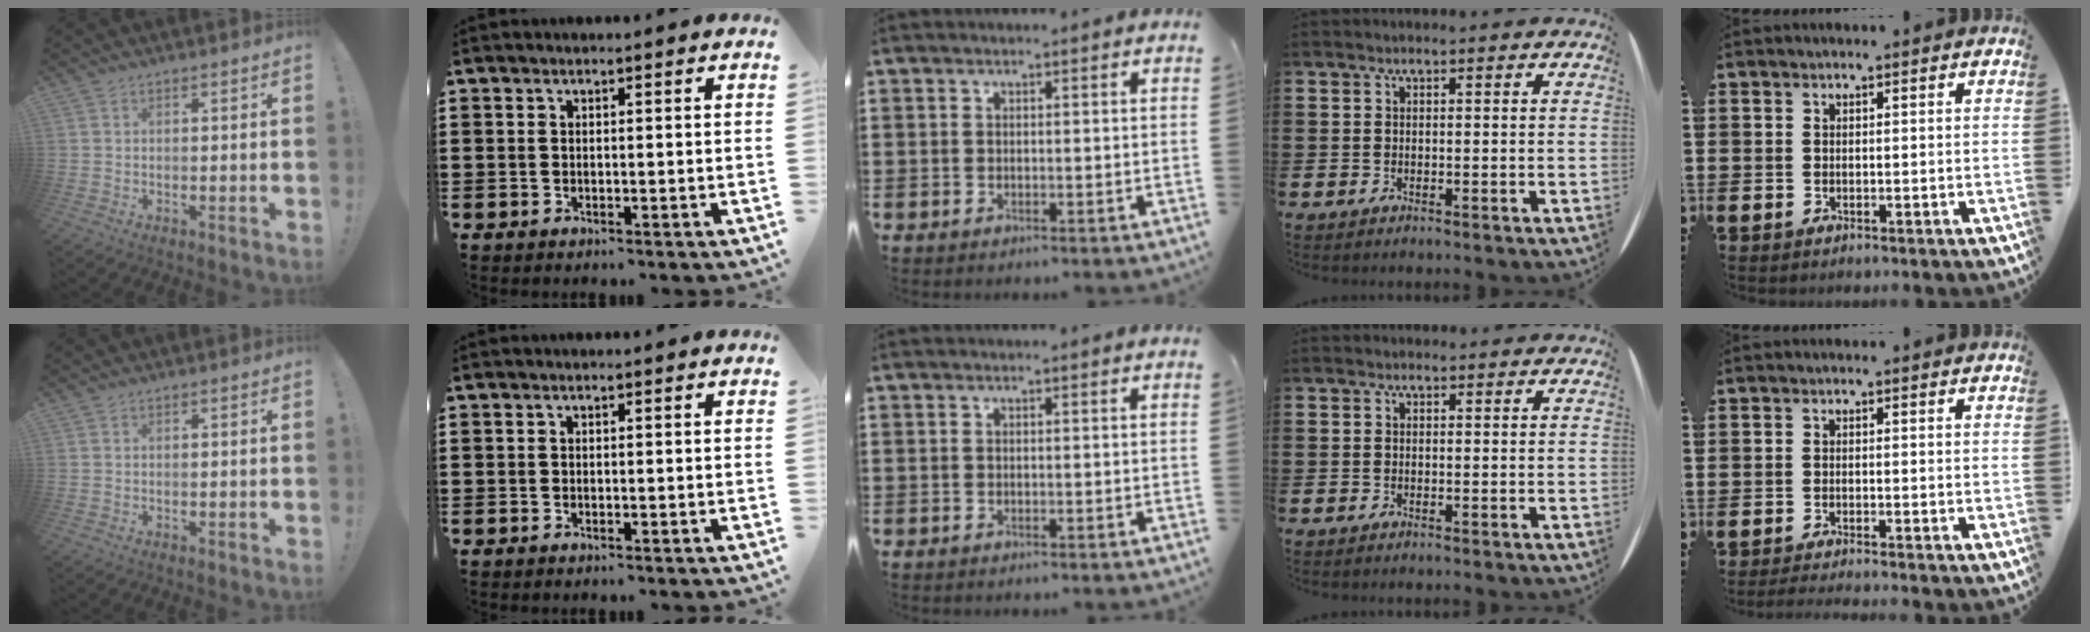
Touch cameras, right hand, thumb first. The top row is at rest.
{"little": {"total": 1.1, "force": [-1.0, -0.2, 0.4], "torque": [-0.005, -0.001, -0.020]}}